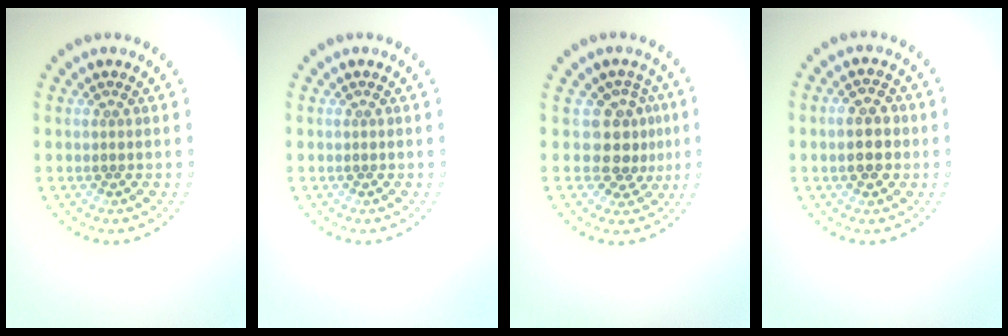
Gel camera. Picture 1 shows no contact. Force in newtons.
{"total": 0.0}
{"total": 3.2, "press": 2.4, "slide": 2.0}
{"total": 3.2, "press": 3.2, "slide": 0.3}